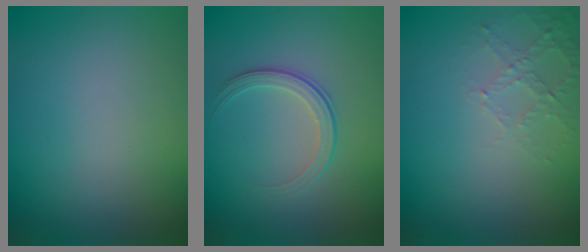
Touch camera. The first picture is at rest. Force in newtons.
{"total": 2.1, "press": 1.5, "slide": 1.5}
{"total": 2.2, "press": 2.1, "slide": 0.6}